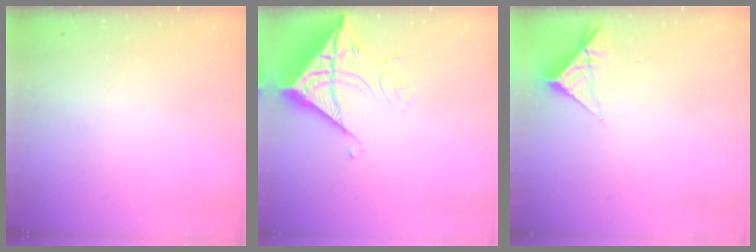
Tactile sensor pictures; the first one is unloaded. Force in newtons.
{"total": 15.7, "press": 15.6, "slide": 1.8}
{"total": 5.2, "press": 5.2, "slide": 0.3}